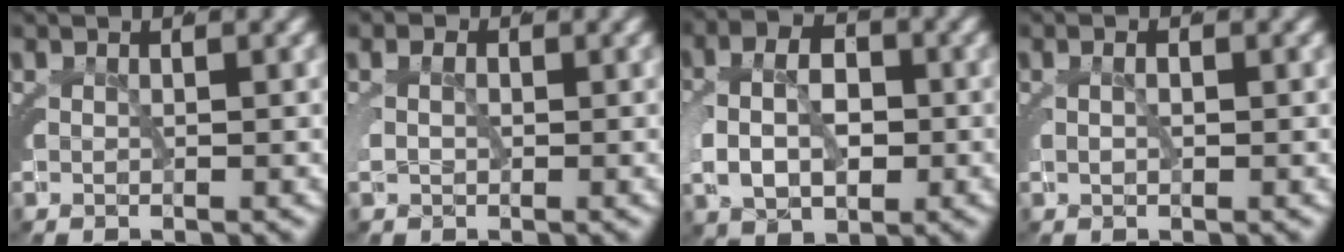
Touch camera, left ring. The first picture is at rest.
{"total": 1.4, "force": [0.0, 1.3, 0.7], "torque": [-0.021, 0.000, -0.005]}
{"total": 6.3, "force": [-0.8, 4.2, 4.6], "torque": [-0.075, 0.000, -0.014]}
{"total": 1.0, "force": [0.1, 0.2, 1.0], "torque": [-0.008, 0.008, -0.002]}